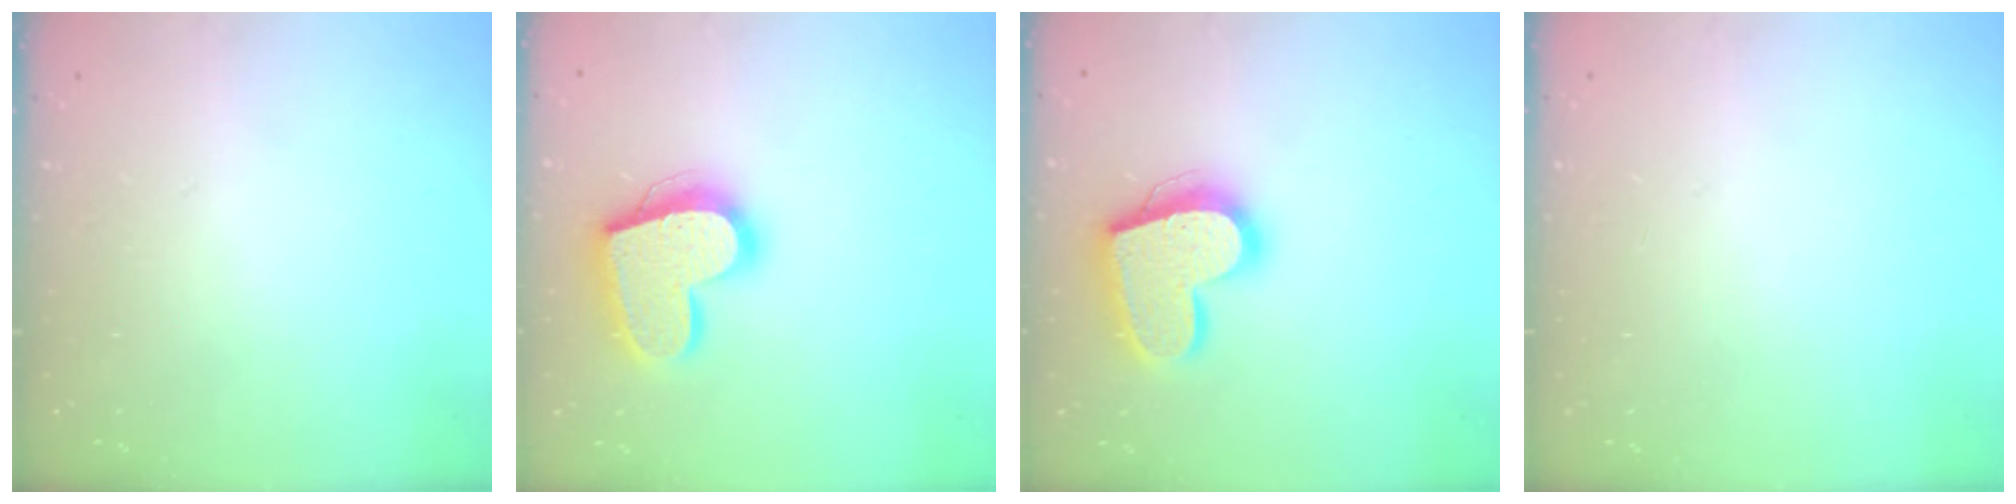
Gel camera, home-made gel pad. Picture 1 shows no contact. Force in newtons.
{"total": 18.7, "press": 18.6, "slide": 1.4}
{"total": 18.7, "press": 18.6, "slide": 1.4}
{"total": 0.0}